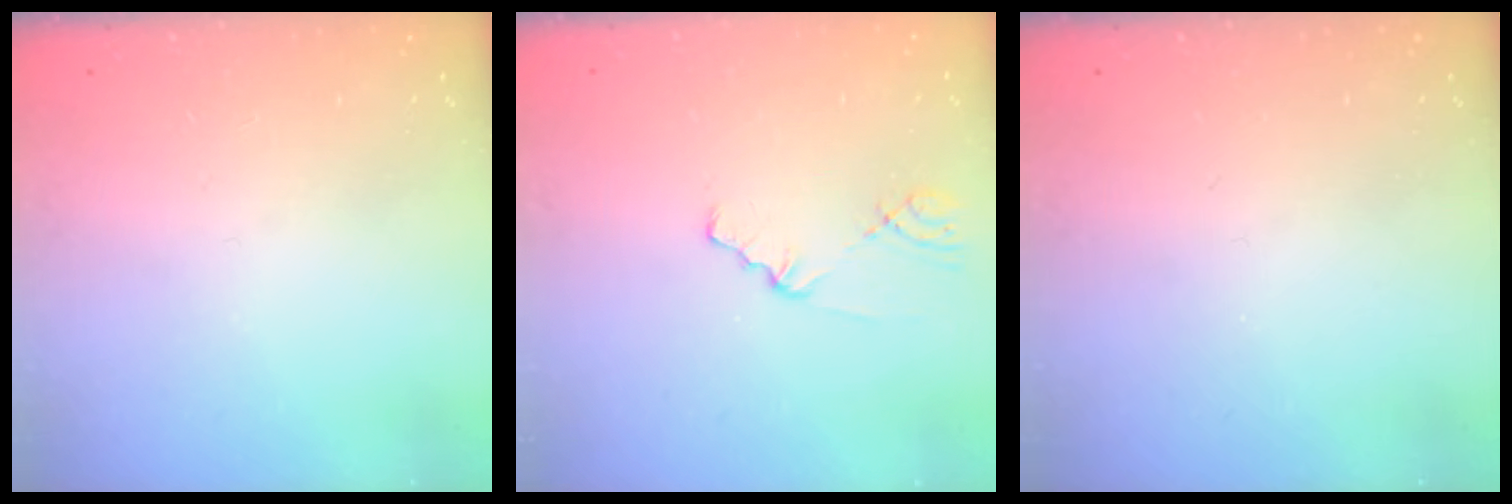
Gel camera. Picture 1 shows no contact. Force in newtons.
{"total": 1.2, "press": 1.2, "slide": 0.2}
{"total": 0.0}